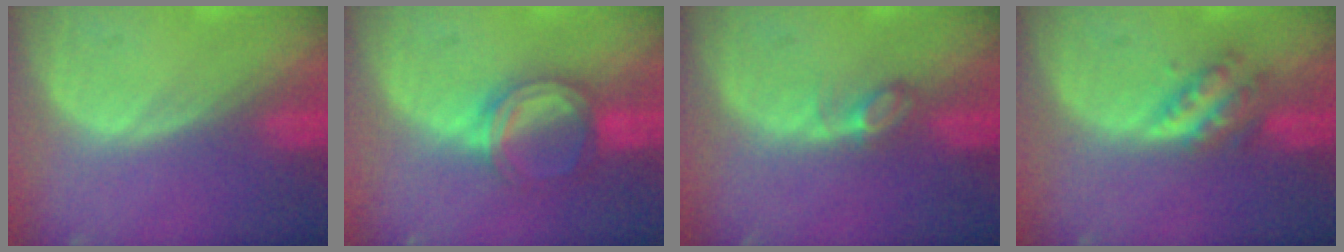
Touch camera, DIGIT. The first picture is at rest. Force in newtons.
{"total": 5.4, "press": 5.3, "slide": 0.8}
{"total": 2.5, "press": 2.4, "slide": 0.3}
{"total": 4.7, "press": 4.6, "slide": 1.2}